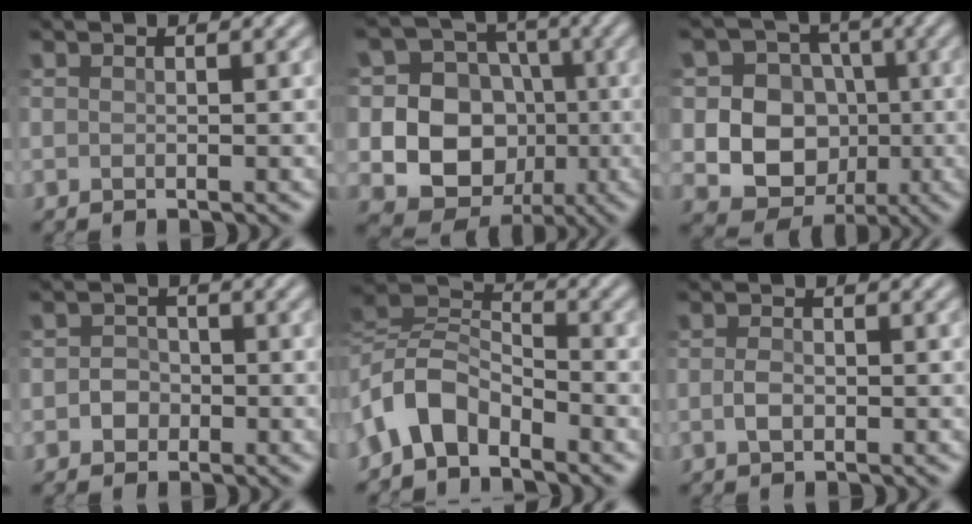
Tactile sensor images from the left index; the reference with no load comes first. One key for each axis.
{"total": 13.1, "fx": -0.5, "fy": 12.1, "fz": 5.0, "tx": -0.123, "ty": 0.028, "tz": -0.016}
{"total": 10.5, "fx": 0.2, "fy": 9.8, "fz": 4.0, "tx": -0.082, "ty": 0.028, "tz": -0.013}
{"total": 1.7, "fx": -0.4, "fy": 1.6, "fz": 0.4, "tx": 0.004, "ty": 0.007, "tz": -0.016}
{"total": 5.5, "fx": -3.0, "fy": 3.3, "fz": 3.1, "tx": -0.057, "ty": 0.008, "tz": -0.074}
{"total": 1.2, "fx": -0.1, "fy": 0.8, "fz": 0.9, "tx": -0.019, "ty": 0.005, "tz": -0.004}